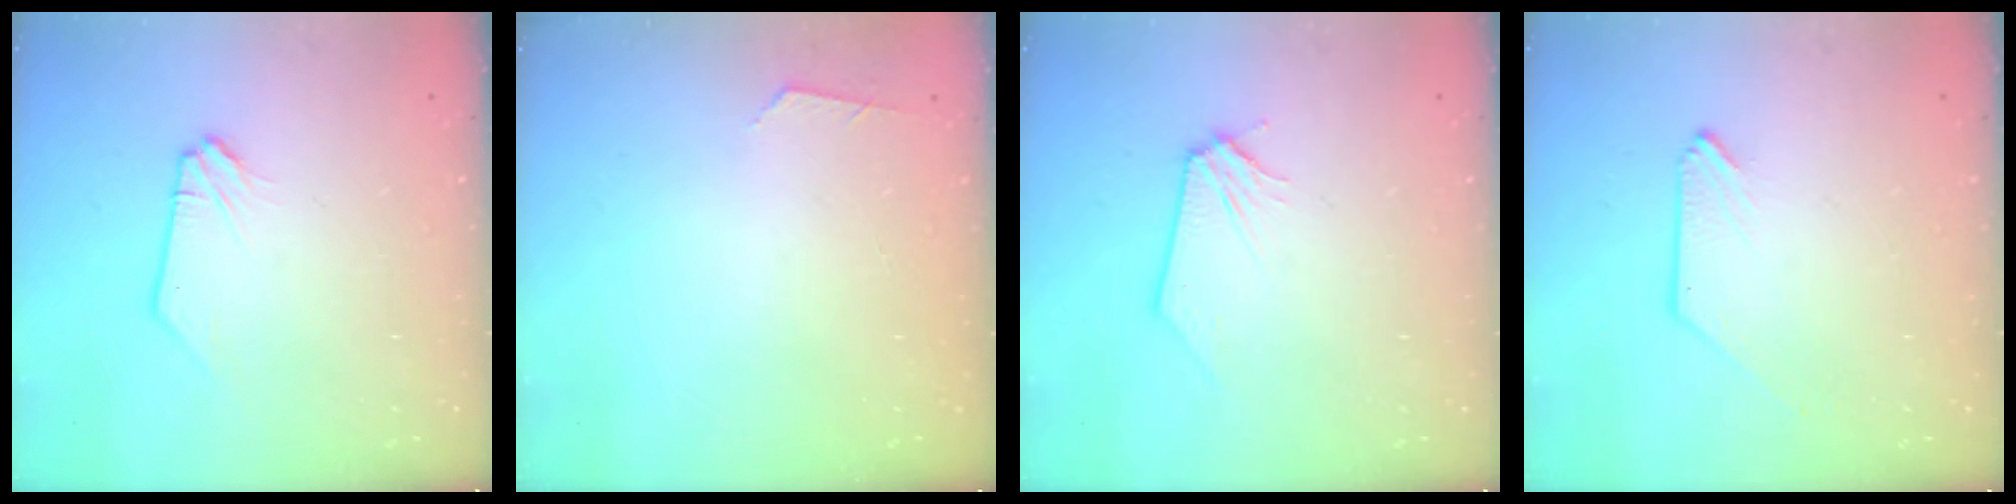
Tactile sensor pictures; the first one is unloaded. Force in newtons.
{"total": 1.7, "press": 1.7, "slide": 0.2}
{"total": 0.0}
{"total": 0.0}